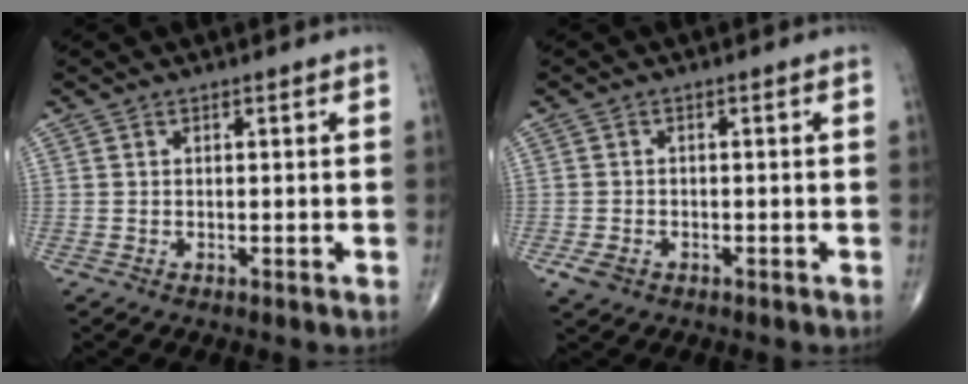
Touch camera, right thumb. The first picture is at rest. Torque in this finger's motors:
{"motor_torque": [0.91, 0.26, -0.05, -0.27, 0.07]}